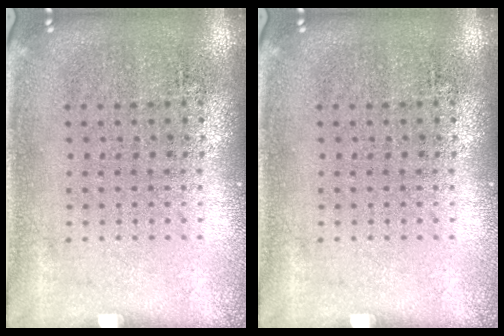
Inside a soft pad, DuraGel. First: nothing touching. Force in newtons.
{"total": 0.0}